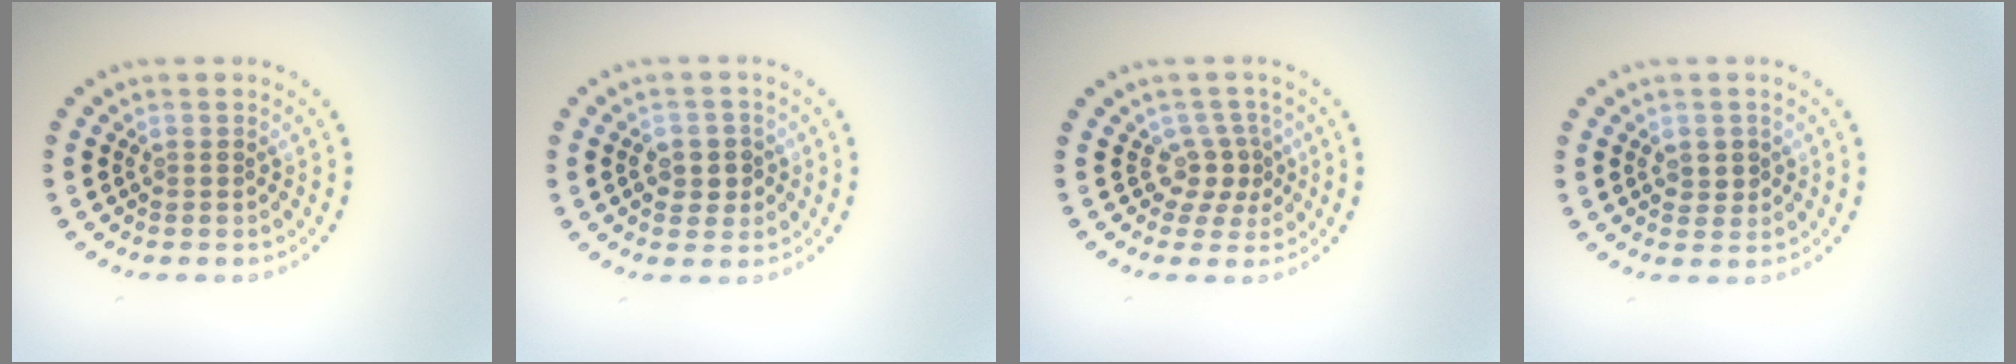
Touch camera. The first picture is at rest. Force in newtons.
{"total": 2.2, "press": 2.2, "slide": 0.2}
{"total": 2.4, "press": 1.6, "slide": 1.8}
{"total": 1.1, "press": 1.1, "slide": 0.3}